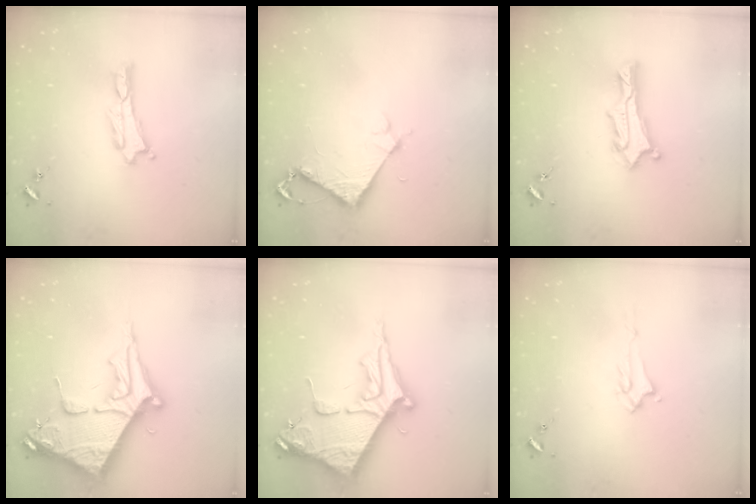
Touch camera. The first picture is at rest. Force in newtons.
{"total": 3.9, "press": 3.8, "slide": 0.3}
{"total": 3.0, "press": 3.0, "slide": 0.2}
{"total": 11.3, "press": 11.2, "slide": 1.2}
{"total": 10.2, "press": 10.2, "slide": 1.1}
{"total": 1.4, "press": 1.4, "slide": 0.3}